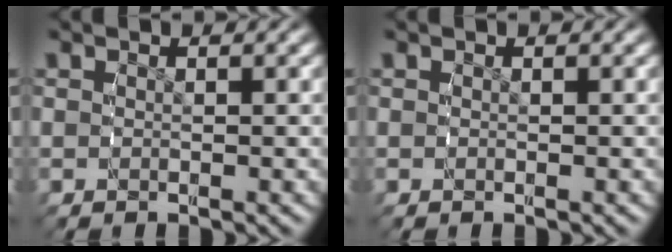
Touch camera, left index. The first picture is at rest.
{"total": 0.0}